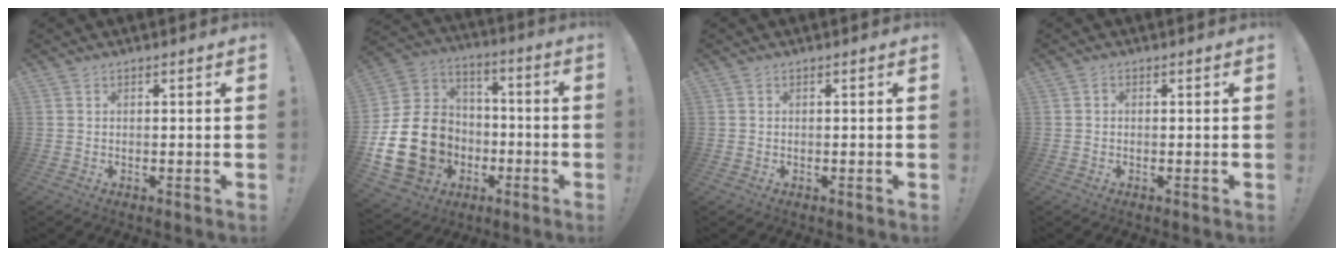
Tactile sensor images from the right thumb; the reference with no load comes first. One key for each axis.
{"total": 22.7, "fx": -5.1, "fy": 18.7, "fz": 11.9, "tx": -0.232, "ty": 0.035, "tz": -0.045}
{"total": 0.0}
{"total": 0.7, "fx": -0.6, "fy": 0.3, "fz": 0.2, "tx": -0.012, "ty": 0.004, "tz": -0.009}